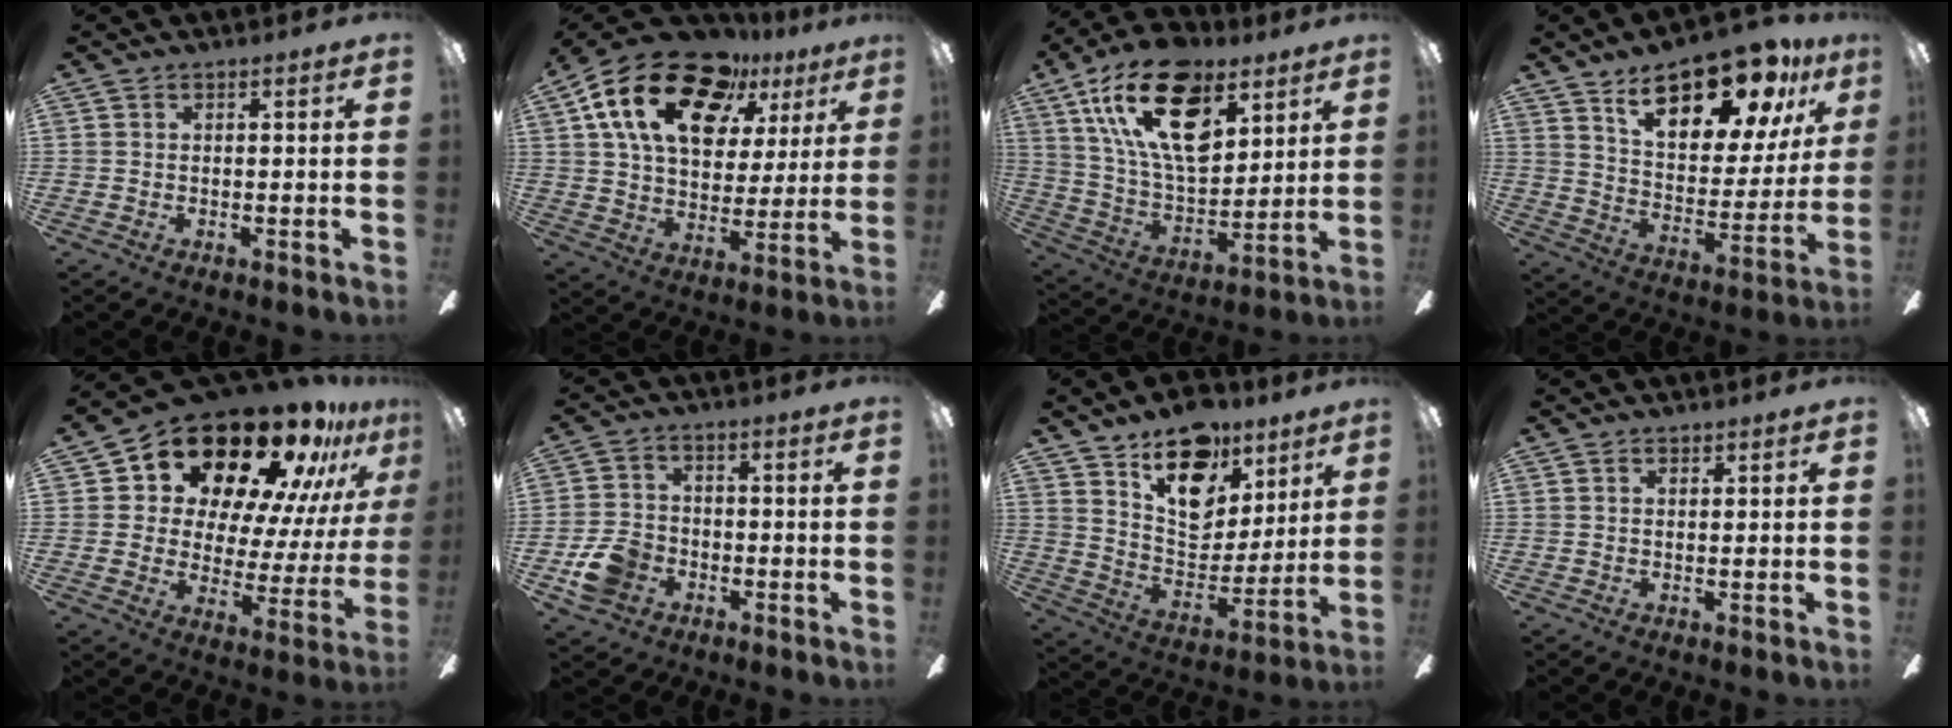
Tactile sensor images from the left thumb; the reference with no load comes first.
{"total": 22.2, "force": [12.1, 12.7, 13.5], "torque": [-0.229, -0.051, 0.215]}
{"total": 23.8, "force": [11.9, 12.7, 16.2], "torque": [-0.311, -0.048, 0.209]}
{"total": 19.7, "force": [13.9, 8.4, 11.2], "torque": [-0.167, -0.082, 0.236]}
{"total": 21.1, "force": [17.4, 8.4, 8.5], "torque": [-0.139, -0.142, 0.303]}
{"total": 8.7, "force": [-3.7, 6.8, 3.9], "torque": [-0.086, 0.027, -0.068]}
{"total": 18.6, "force": [11.6, 11.3, 9.1], "torque": [-0.134, -0.065, 0.208]}
{"total": 0.6, "force": [0.5, 0.4, 0.1], "torque": [-0.003, 0.000, 0.009]}